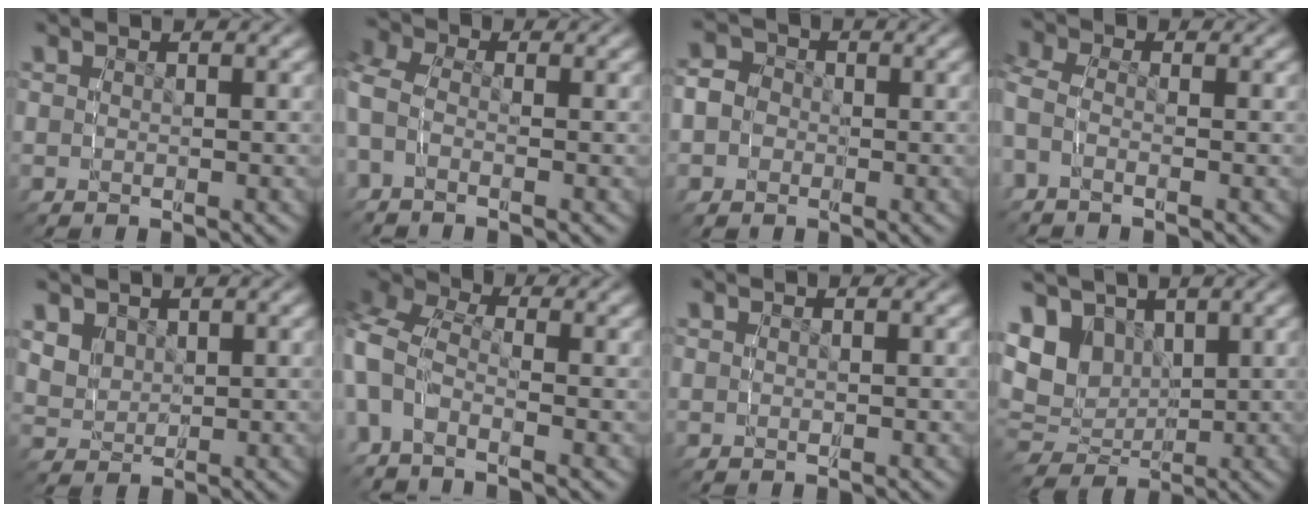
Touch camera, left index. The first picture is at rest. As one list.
[{"total": 5.0, "force": [-0.4, 4.0, 3.0], "torque": [-0.080, 0.000, -0.019]}, {"total": 5.9, "force": [-0.3, 5.5, 1.9], "torque": [-0.049, -0.007, -0.015]}, {"total": 4.0, "force": [-0.6, 2.9, 2.6], "torque": [-0.073, -0.004, -0.018]}, {"total": 3.4, "force": [1.9, 2.5, 1.3], "torque": [-0.043, -0.013, 0.049]}, {"total": 8.9, "force": [-0.4, 7.4, 5.0], "torque": [-0.126, -0.004, -0.022]}, {"total": 0.0}, {"total": 9.8, "force": [1.8, 8.2, 5.0], "torque": [-0.119, -0.019, 0.041]}]